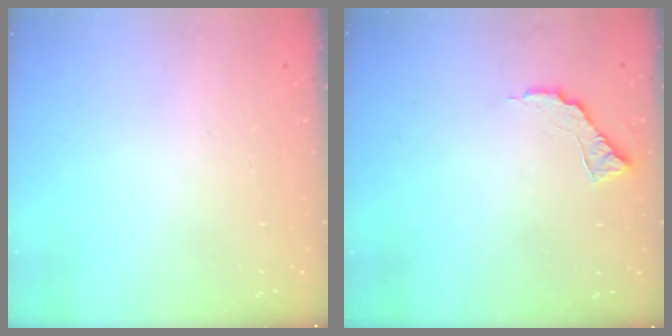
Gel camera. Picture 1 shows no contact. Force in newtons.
{"total": 7.3, "press": 7.3, "slide": 0.4}